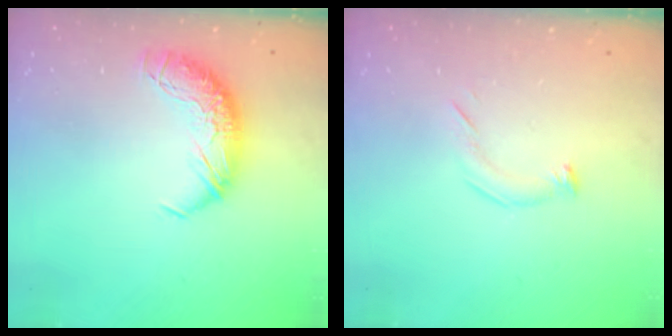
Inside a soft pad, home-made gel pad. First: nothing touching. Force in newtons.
{"total": 4.8, "press": 4.7, "slide": 0.6}